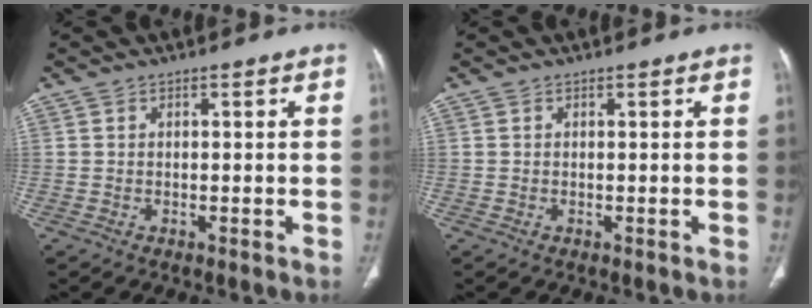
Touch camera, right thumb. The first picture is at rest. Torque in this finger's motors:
{"motor_torque": [0.04, -0.25, 0.30, 0.15, 0.04]}